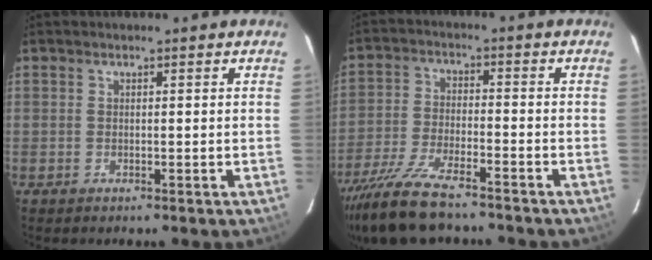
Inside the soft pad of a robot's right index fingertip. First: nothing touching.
{"total": 14.3, "force": [-12.0, 3.2, 7.2], "torque": [-0.162, -0.033, -0.216]}